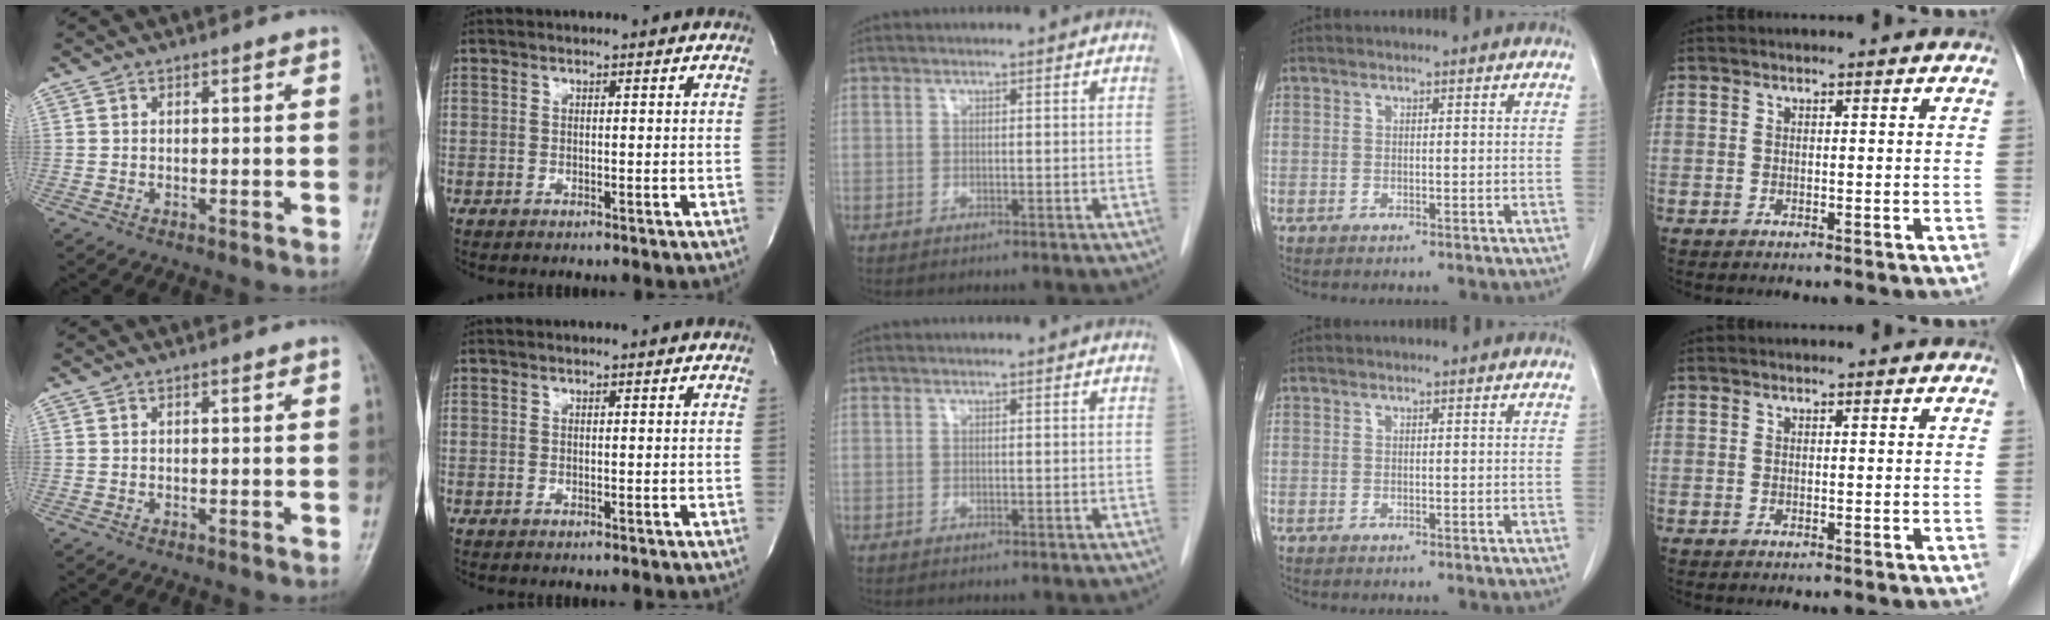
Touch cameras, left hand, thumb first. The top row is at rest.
{}